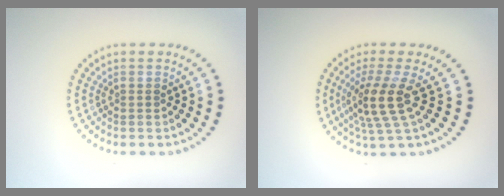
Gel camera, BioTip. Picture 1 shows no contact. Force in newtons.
{"total": 4.0, "press": 3.0, "slide": 2.7}